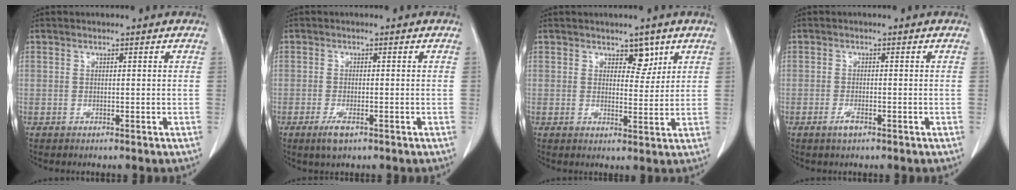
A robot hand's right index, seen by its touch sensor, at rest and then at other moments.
{"total": 2.8, "force": [-1.6, 0.7, 2.2], "torque": [-0.044, -0.004, -0.027]}
{"total": 3.4, "force": [2.1, 1.9, 1.9], "torque": [-0.017, -0.004, 0.033]}
{"total": 1.8, "force": [-1.1, 0.3, 1.3], "torque": [-0.029, -0.002, -0.020]}